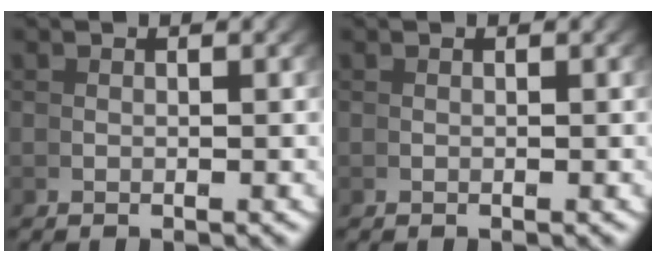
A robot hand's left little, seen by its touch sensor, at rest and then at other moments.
{"total": 0.0}